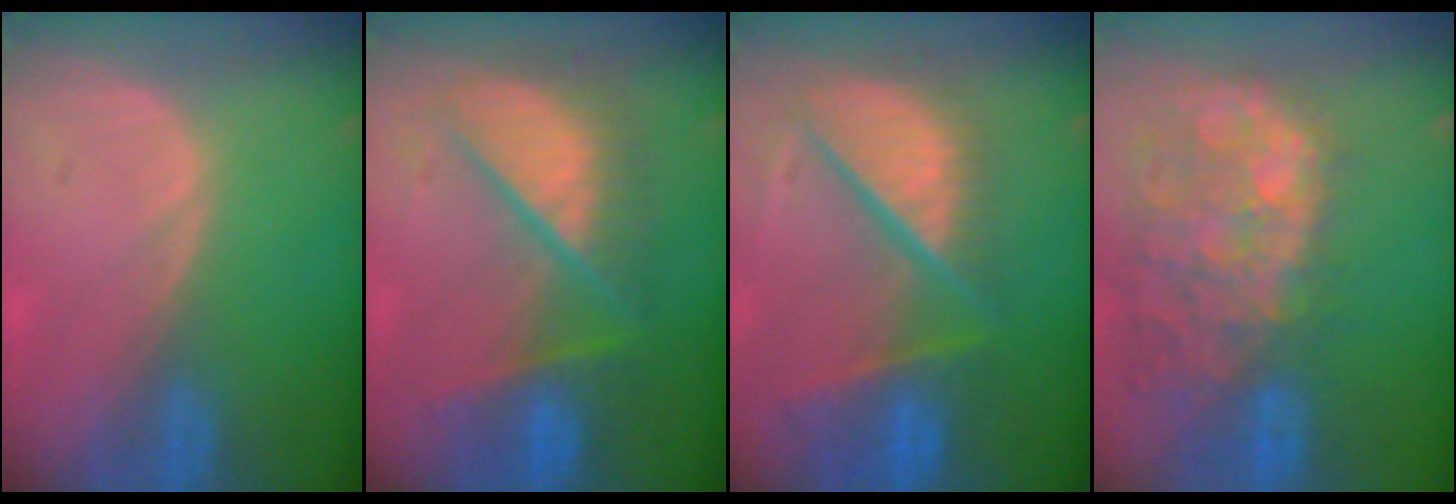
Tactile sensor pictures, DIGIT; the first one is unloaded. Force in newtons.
{"total": 9.9, "press": 9.9, "slide": 1.0}
{"total": 11.8, "press": 9.8, "slide": 6.5}
{"total": 14.1, "press": 11.6, "slide": 8.0}